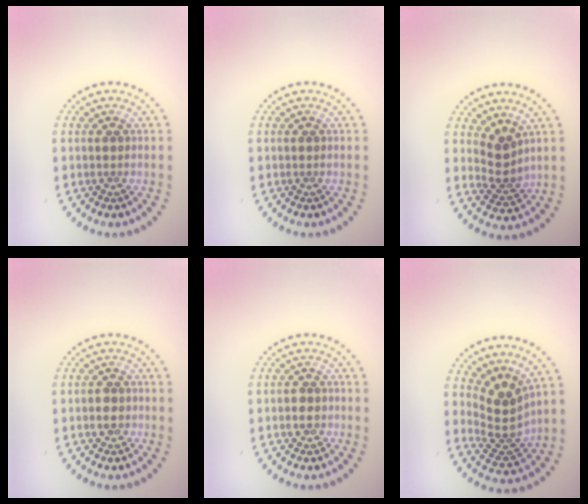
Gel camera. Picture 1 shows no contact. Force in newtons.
{"total": 0.0}
{"total": 2.4, "press": 2.1, "slide": 1.2}
{"total": 1.4, "press": 1.4, "slide": 0.2}
{"total": 1.5, "press": 1.5, "slide": 0.3}
{"total": 3.7, "press": 2.8, "slide": 2.4}